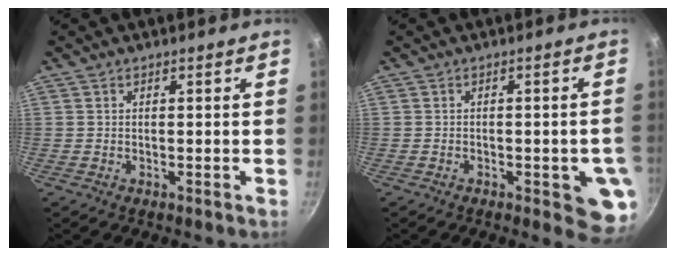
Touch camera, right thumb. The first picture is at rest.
{"total": 6.7, "force": [-2.3, 2.0, 6.0], "torque": [-0.039, 0.002, -0.025]}